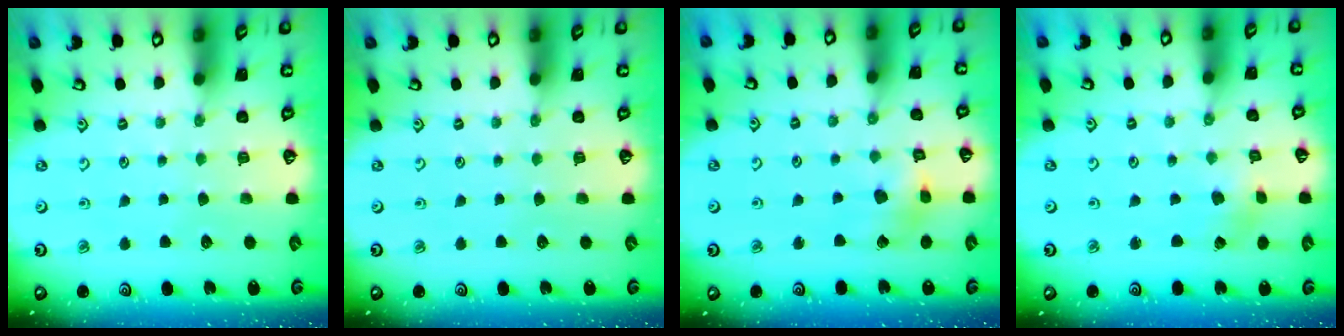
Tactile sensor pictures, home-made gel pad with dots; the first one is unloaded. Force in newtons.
{"total": 0.0}
{"total": 7.1, "press": 7.0, "slide": 0.9}
{"total": 1.1, "press": 1.1, "slide": 0.1}